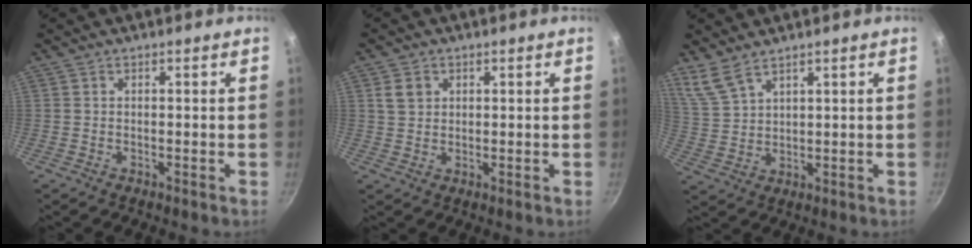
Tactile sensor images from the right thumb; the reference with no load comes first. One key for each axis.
{"total": 3.4, "fx": 1.2, "fy": 2.8, "fz": 1.5, "tx": -0.013, "ty": 0.002, "tz": 0.022}
{"total": 5.6, "fx": 4.6, "fy": 2.0, "fz": 2.6, "tx": -0.050, "ty": -0.021, "tz": 0.107}